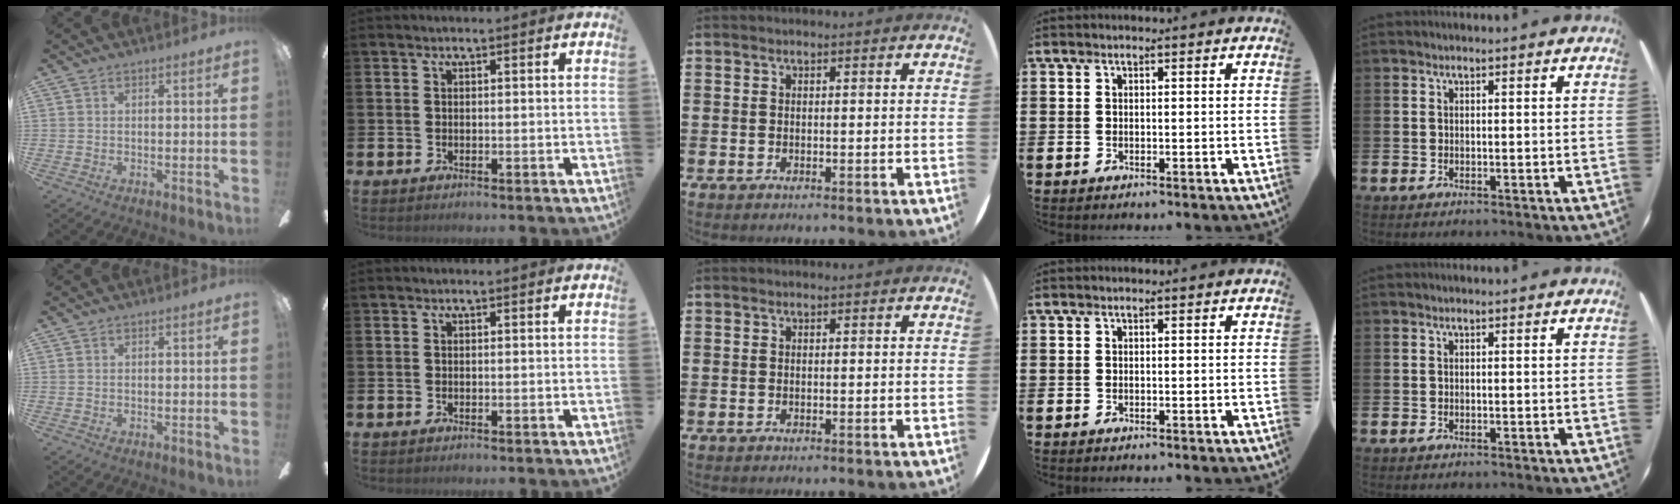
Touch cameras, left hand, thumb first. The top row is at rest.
{}